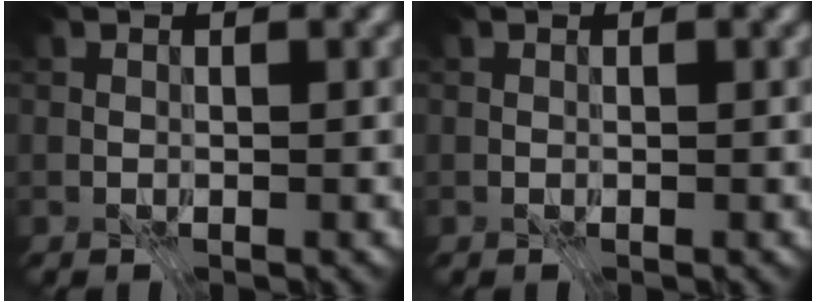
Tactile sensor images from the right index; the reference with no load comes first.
{"total": 0.0}